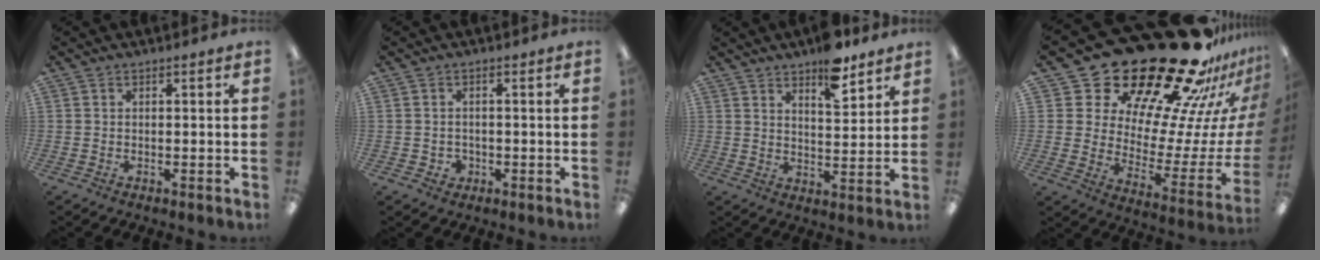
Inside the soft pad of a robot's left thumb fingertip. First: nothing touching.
{"total": 2.2, "force": [-0.2, 2.2, 0.4], "torque": [-0.009, 0.004, -0.007]}
{"total": 9.2, "force": [7.2, 3.3, 4.7], "torque": [-0.055, -0.044, 0.122]}
{"total": 30.6, "force": [24.3, 11.5, 14.5], "torque": [-0.199, -0.197, 0.439]}